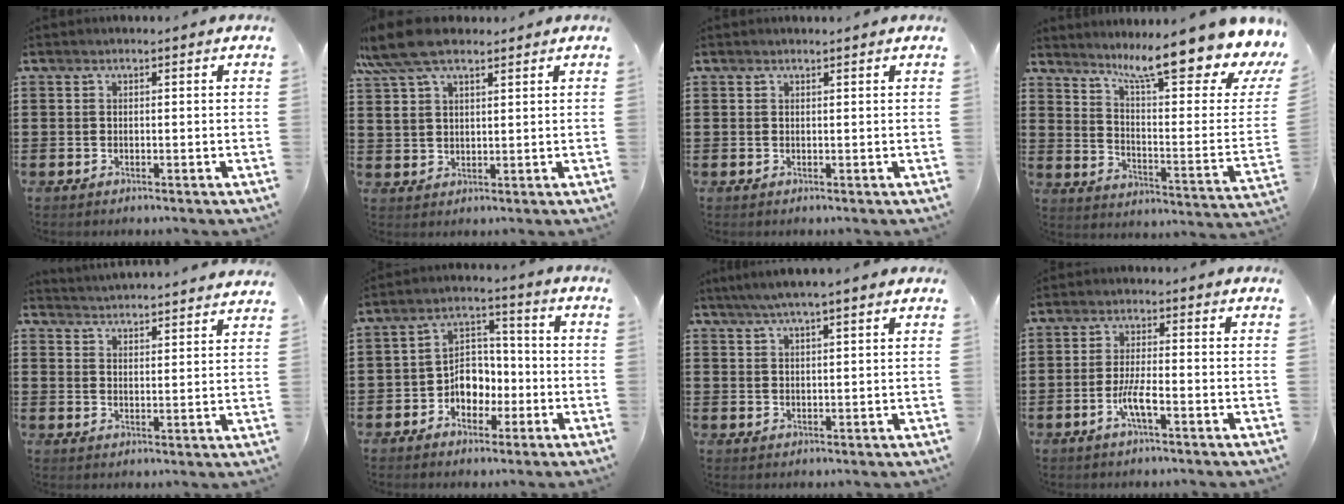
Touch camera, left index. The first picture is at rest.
{"total": 8.7, "force": [6.2, 3.5, 5.0], "torque": [-0.128, -0.004, 0.112]}
{"total": 0.5, "force": [0.5, -0.1, 0.2], "torque": [-0.005, -0.003, 0.010]}
{"total": 13.7, "force": [10.1, 1.2, 9.2], "torque": [-0.168, -0.073, 0.161]}
{"total": 3.9, "force": [3.8, -0.7, -0.3], "torque": [-0.009, -0.027, 0.067]}
{"total": 6.0, "force": [-2.3, 4.8, 2.8], "torque": [-0.050, 0.014, -0.044]}
{"total": 3.7, "force": [2.9, 0.2, 2.2], "torque": [-0.049, 0.000, 0.053]}
{"total": 4.5, "force": [-1.8, 0.7, 4.0], "torque": [-0.088, -0.005, -0.039]}